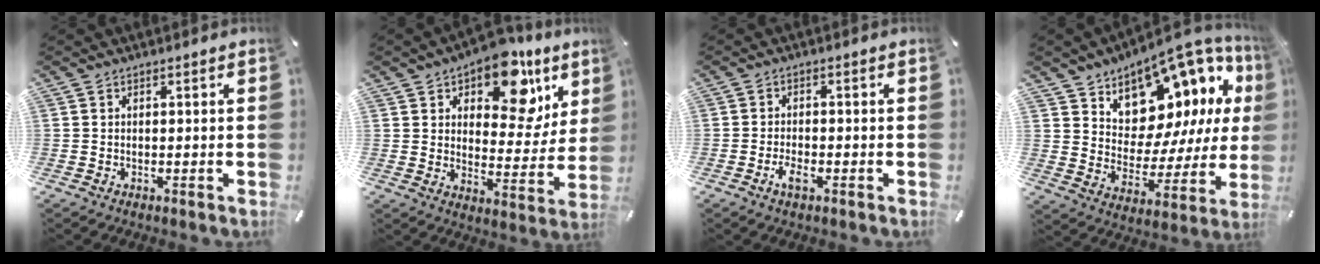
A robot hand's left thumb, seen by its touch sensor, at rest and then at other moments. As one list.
[{"total": 16.2, "force": [10.1, 8.5, 9.4], "torque": [-0.132, -0.063, 0.169]}, {"total": 3.2, "force": [-1.8, 1.4, 2.2], "torque": [-0.043, 0.004, -0.032]}, {"total": 12.2, "force": [9.4, 7.1, 3.3], "torque": [-0.044, -0.115, 0.163]}]